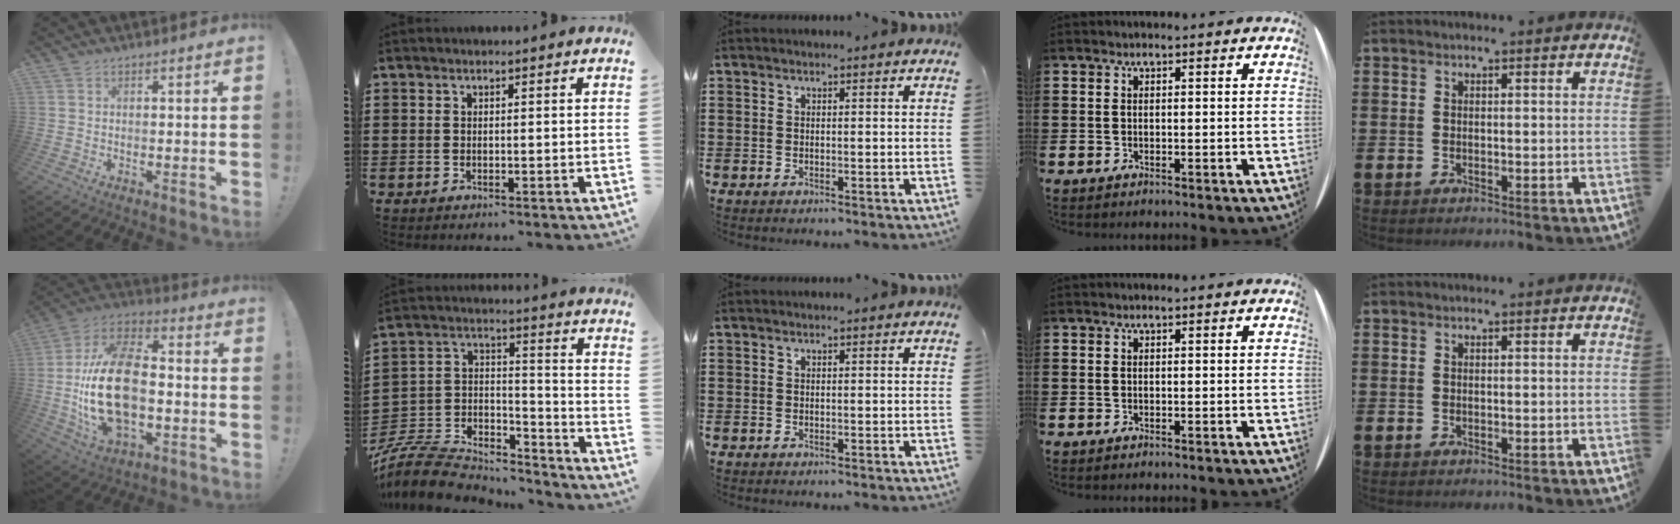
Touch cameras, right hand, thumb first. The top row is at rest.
{"thumb": {"total": 24.3, "force": [-2.9, 14.4, 19.4], "torque": [-0.378, 0.023, -0.040]}, "index": {"total": 9.1, "force": [-8.2, 3.1, 2.4], "torque": [-0.068, 0.006, -0.165]}}